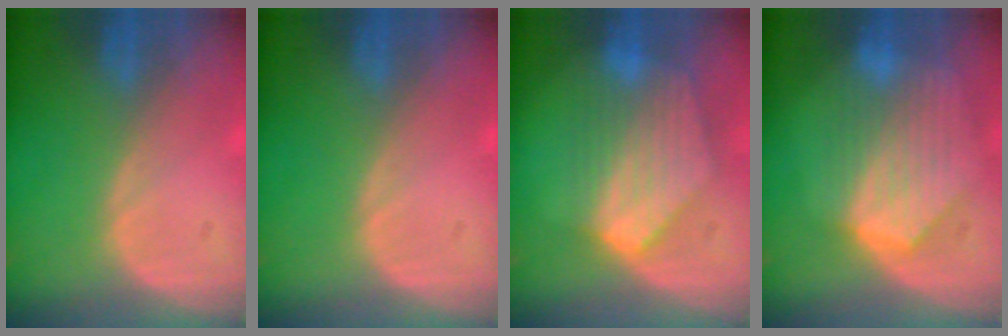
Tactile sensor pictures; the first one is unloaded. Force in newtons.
{"total": 0.0}
{"total": 8.1, "press": 7.7, "slide": 2.5}
{"total": 8.7, "press": 7.9, "slide": 3.7}